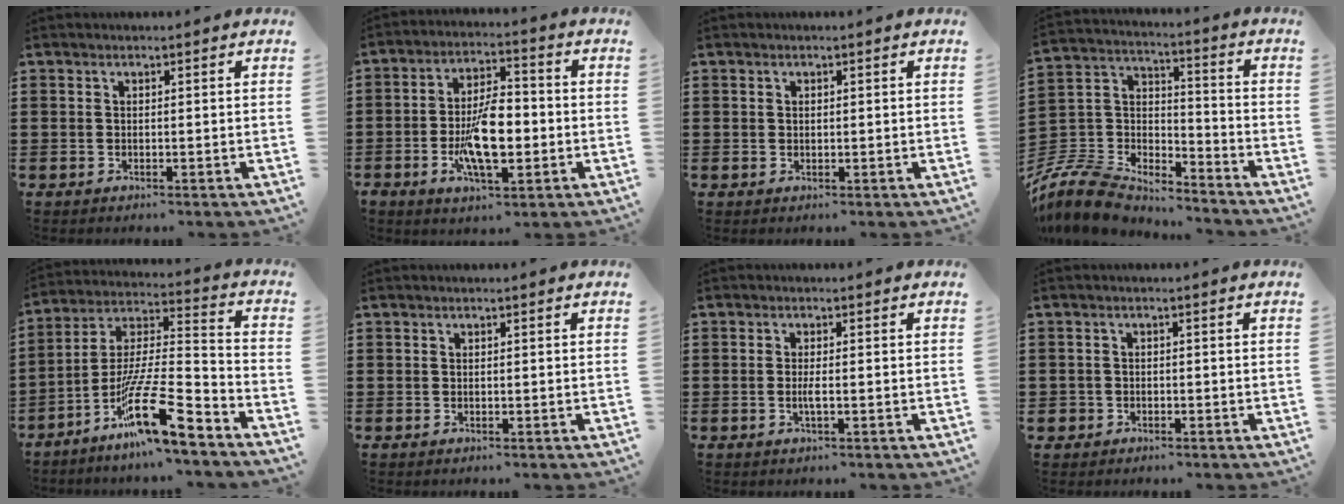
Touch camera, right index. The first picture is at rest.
{"total": 10.2, "force": [-2.4, 4.4, 8.9], "torque": [-0.187, -0.004, -0.045]}
{"total": 0.6, "force": [0.2, 0.5, 0.2], "torque": [-0.005, 0.004, 0.005]}
{"total": 8.8, "force": [-8.0, 2.9, 2.1], "torque": [-0.079, -0.002, -0.167]}
{"total": 16.8, "force": [-10.8, 3.0, 12.6], "torque": [-0.231, 0.022, -0.191]}
{"total": 0.0}
{"total": 2.0, "force": [-0.5, 0.3, 1.9], "torque": [-0.044, -0.003, -0.012]}
{"total": 1.4, "force": [-0.9, 1.0, 0.0], "torque": [-0.005, 0.002, -0.022]}